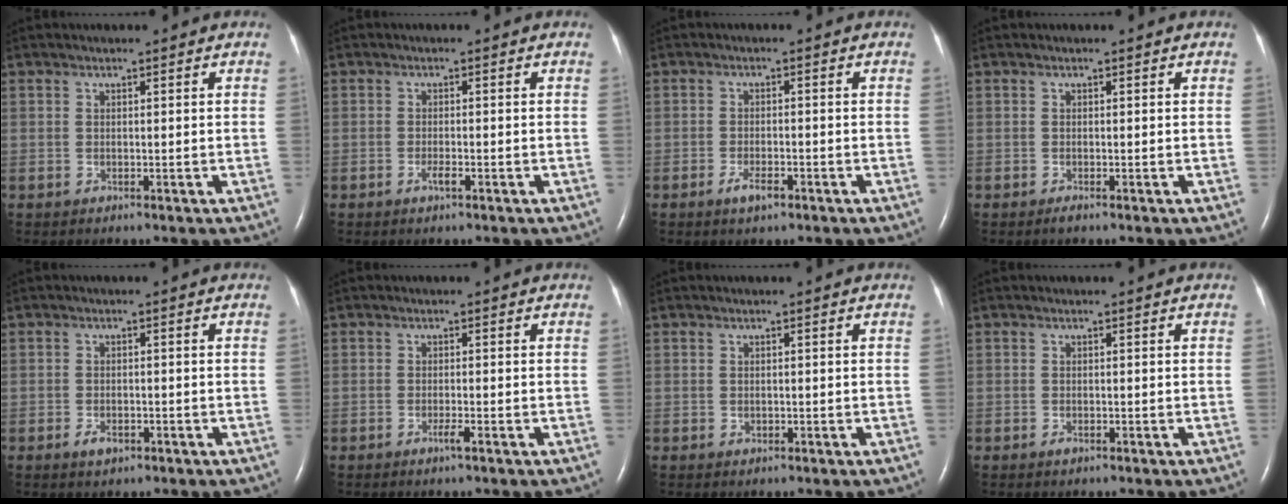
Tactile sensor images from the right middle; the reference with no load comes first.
{"total": 1.4, "force": [-0.8, 0.2, 1.1], "torque": [-0.025, -0.001, -0.014]}
{"total": 2.7, "force": [-1.7, 0.8, 2.0], "torque": [-0.041, 0.000, -0.030]}
{"total": 0.5, "force": [-0.4, 0.0, 0.3], "torque": [-0.007, -0.001, -0.007]}
{"total": 2.1, "force": [-1.2, 1.1, 1.3], "torque": [-0.027, 0.001, -0.017]}
{"total": 1.4, "force": [-0.8, -0.1, 1.1], "torque": [-0.025, -0.002, -0.015]}
{"total": 0.5, "force": [-0.2, 0.4, 0.3], "torque": [-0.006, 0.001, -0.003]}
{"total": 0.7, "force": [-0.4, 0.4, 0.3], "torque": [-0.005, 0.001, -0.005]}